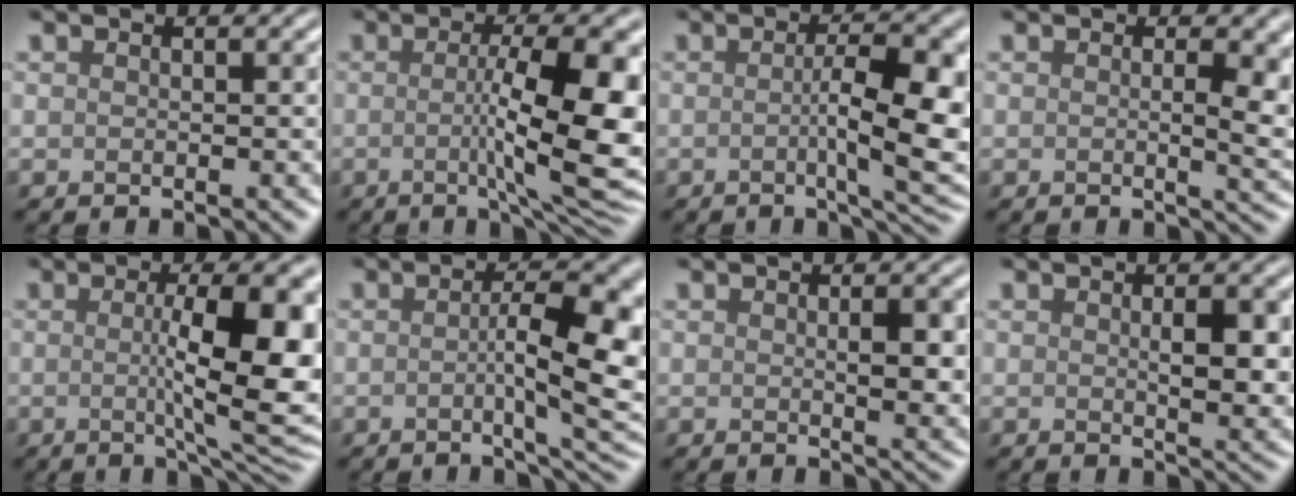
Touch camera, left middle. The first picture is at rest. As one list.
[{"total": 11.4, "force": [-0.3, 3.0, 11.0], "torque": [-0.138, -0.007, -0.004]}, {"total": 8.3, "force": [-0.6, 2.1, 7.9], "torque": [-0.107, -0.003, -0.004]}, {"total": 4.9, "force": [0.2, 1.5, 4.6], "torque": [-0.050, -0.006, 0.006]}, {"total": 10.7, "force": [0.3, 2.8, 10.3], "torque": [-0.133, -0.006, 0.006]}, {"total": 8.4, "force": [-0.4, 2.2, 8.1], "torque": [-0.103, -0.001, -0.004]}, {"total": 3.6, "force": [0.3, 1.0, 3.4], "torque": [-0.049, -0.003, 0.007]}, {"total": 4.3, "force": [0.4, 1.4, 4.1], "torque": [-0.058, -0.004, 0.011]}]